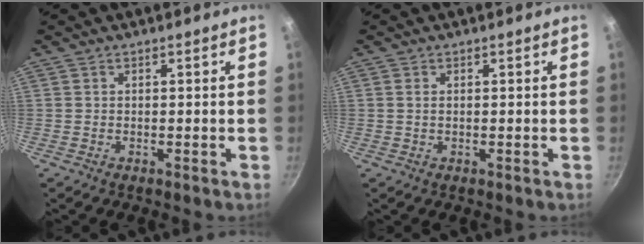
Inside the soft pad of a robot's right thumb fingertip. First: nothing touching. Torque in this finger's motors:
{"motor_torque": [-0.07, -0.04, -0.14, -0.11, -0.02]}